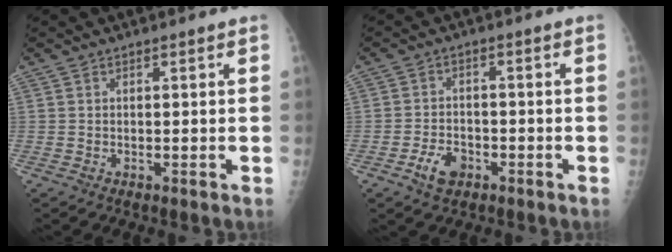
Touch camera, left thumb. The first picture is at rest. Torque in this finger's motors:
{"motor_torque": [-0.36, 0.45, 0.36, 0.15, 0.06]}